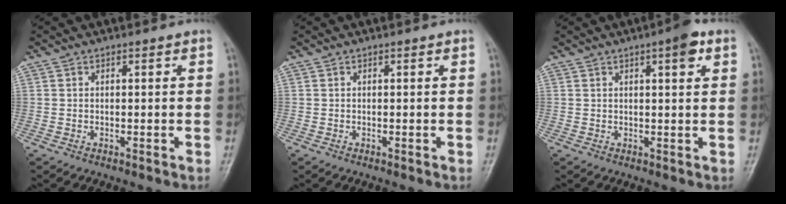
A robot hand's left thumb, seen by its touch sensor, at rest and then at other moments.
{"total": 0.0}
{"total": 4.3, "force": [2.1, 1.0, 3.6], "torque": [-0.046, -0.005, 0.026]}